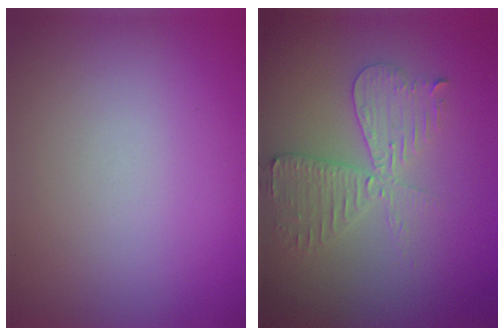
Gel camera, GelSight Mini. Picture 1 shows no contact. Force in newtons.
{"total": 3.4, "press": 3.3, "slide": 0.6}